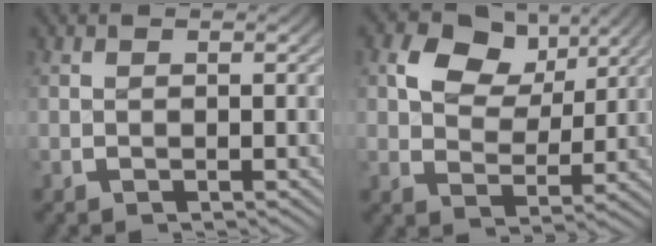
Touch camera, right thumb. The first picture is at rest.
{"total": 6.1, "force": [2.6, 4.3, 3.5], "torque": [-0.063, -0.012, 0.042]}